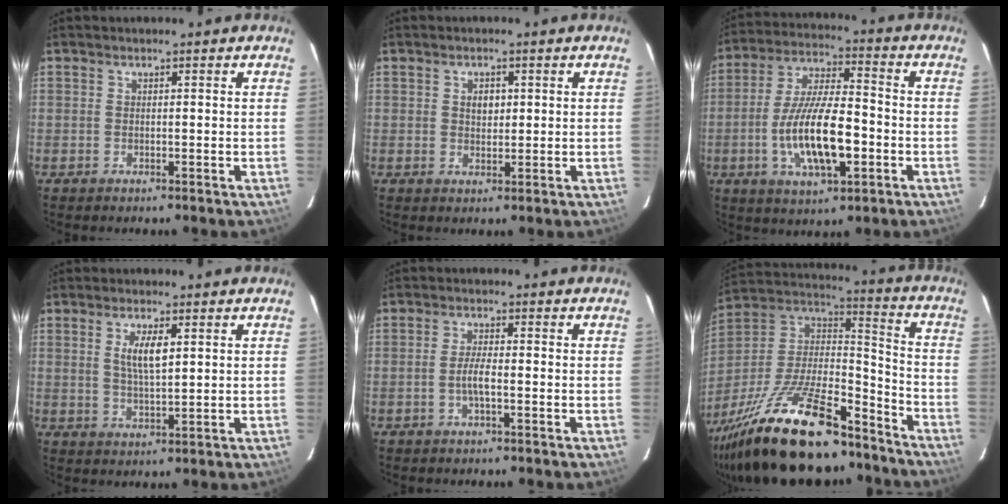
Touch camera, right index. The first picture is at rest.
{"total": 2.5, "force": [0.5, 1.7, 1.8], "torque": [-0.027, 0.007, 0.008]}
{"total": 15.4, "force": [-4.1, 5.0, 13.9], "torque": [-0.273, -0.004, -0.070]}
{"total": 5.0, "force": [1.6, 1.5, 4.5], "torque": [-0.083, -0.001, 0.032]}
{"total": 2.9, "force": [-1.1, 0.3, 2.6], "torque": [-0.053, 0.002, -0.020]}
{"total": 31.0, "force": [-22.2, 10.6, 18.8], "torque": [-0.370, -0.020, -0.351]}